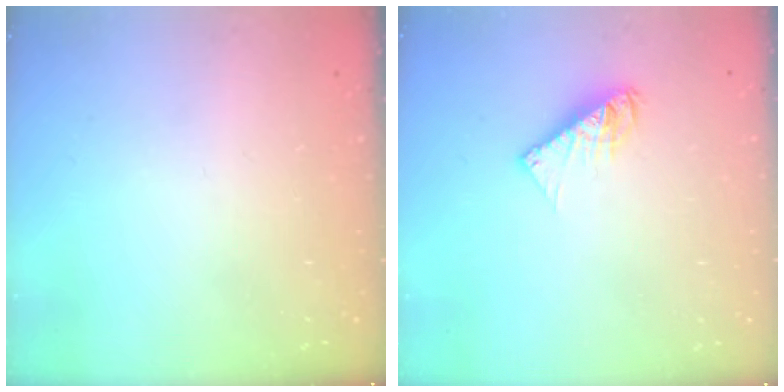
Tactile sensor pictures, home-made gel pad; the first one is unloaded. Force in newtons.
{"total": 6.5, "press": 6.5, "slide": 0.3}